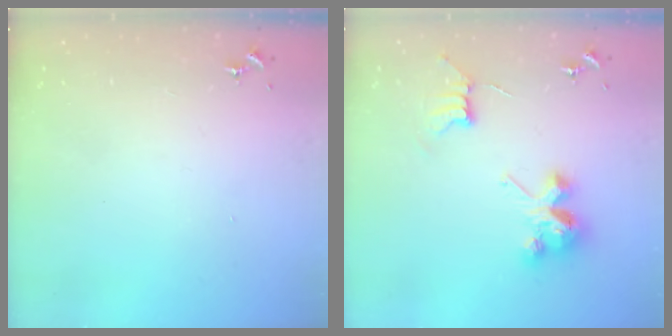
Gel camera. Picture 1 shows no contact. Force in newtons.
{"total": 10.0, "press": 10.0, "slide": 0.6}